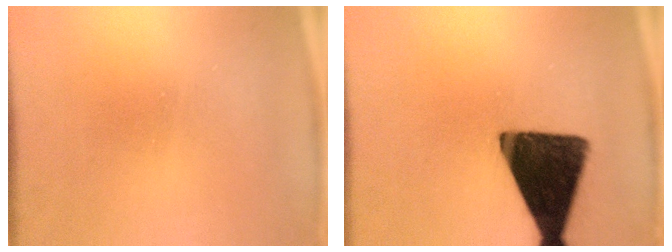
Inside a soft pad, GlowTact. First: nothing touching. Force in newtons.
{"total": 17.4}